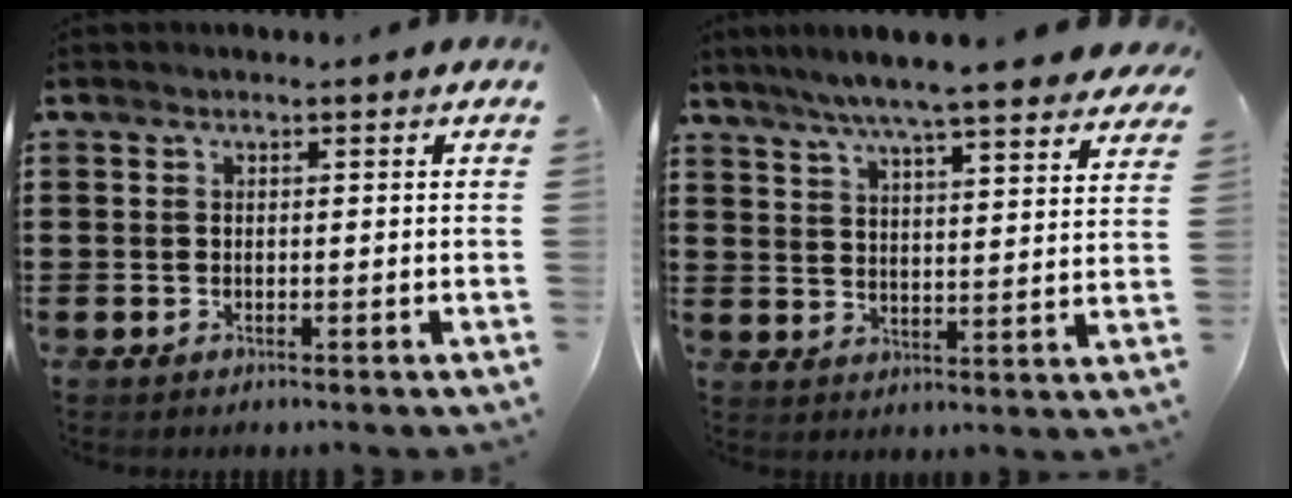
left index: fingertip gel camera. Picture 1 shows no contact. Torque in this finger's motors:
{"motor_torque": [1.90, -0.24, 1.06, 0.21]}